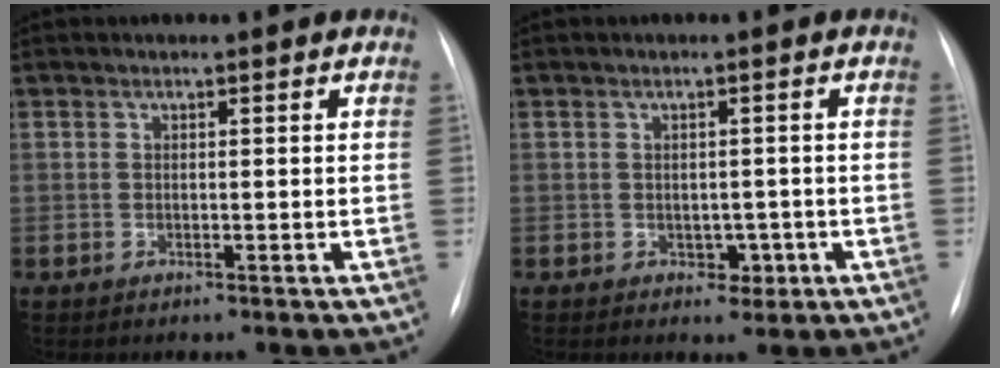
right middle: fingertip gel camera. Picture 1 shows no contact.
{"total": 2.4, "force": [-0.8, 1.9, 1.2], "torque": [-0.011, 0.003, -0.004]}